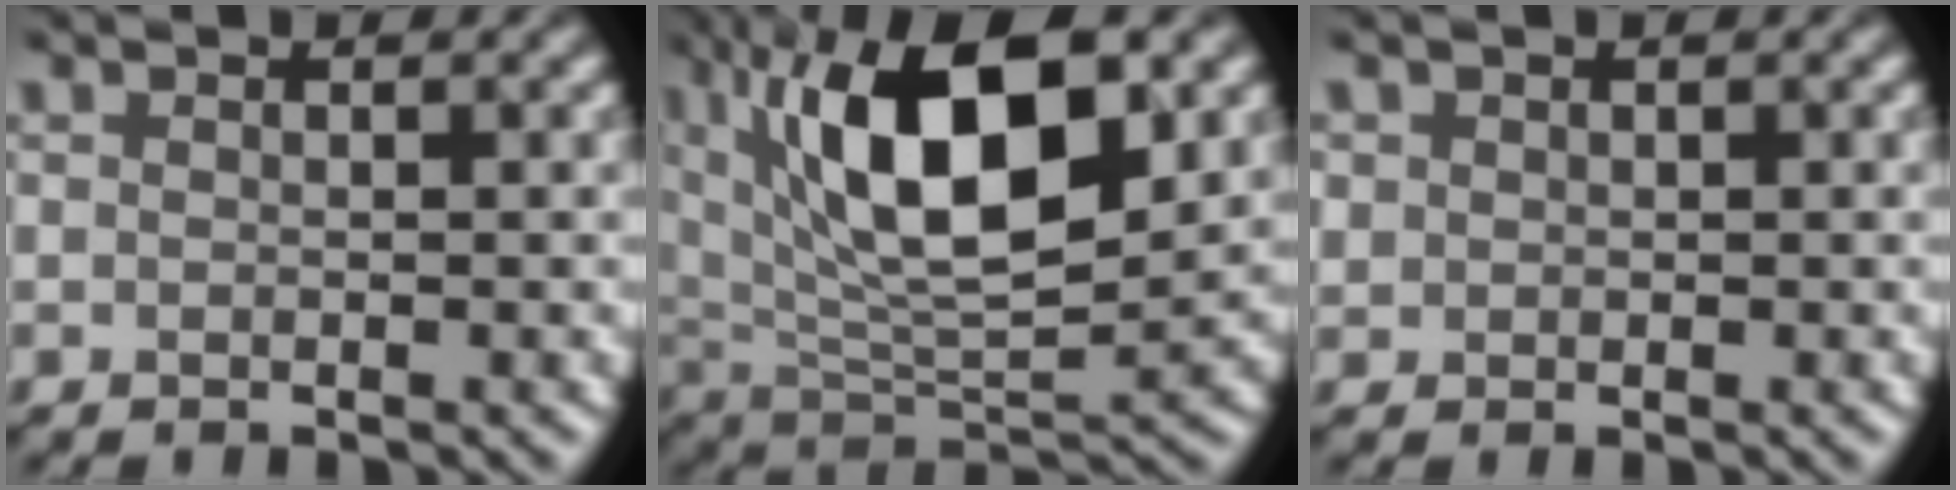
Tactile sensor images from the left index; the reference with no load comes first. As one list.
[{"total": 12.2, "force": [4.0, 4.8, 10.5], "torque": [-0.173, 0.004, 0.067]}, {"total": 0.8, "force": [0.2, 0.8, 0.1], "torque": [-0.003, -0.003, 0.007]}]